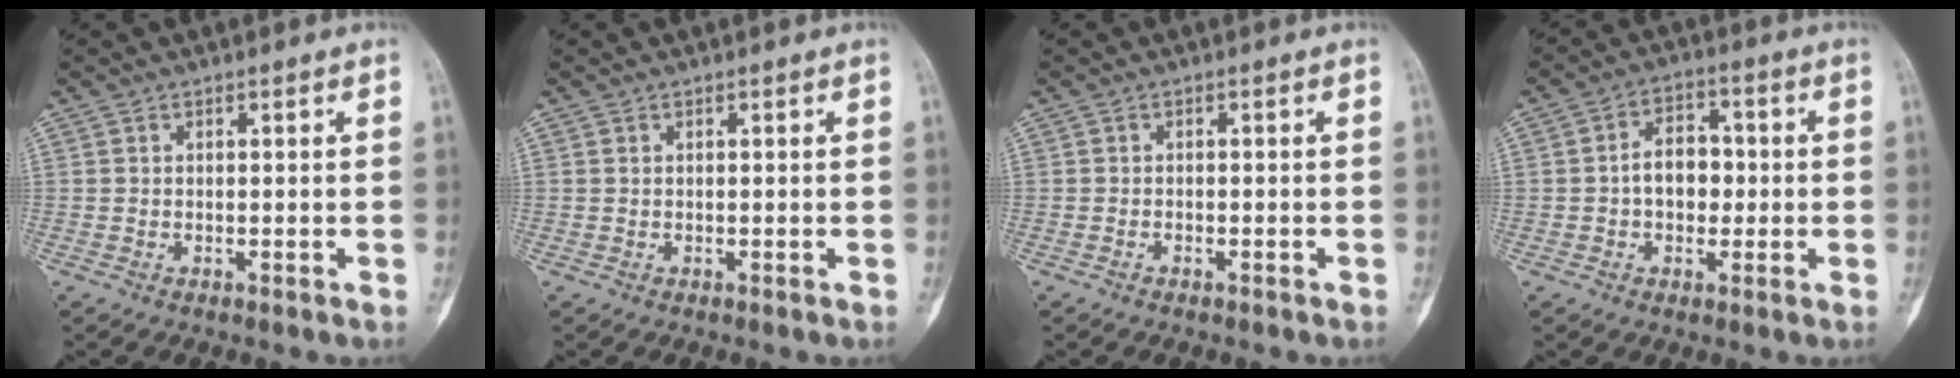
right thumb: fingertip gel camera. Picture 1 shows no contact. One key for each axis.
{"total": 0.0}
{"total": 0.6, "fx": -0.4, "fy": 0.2, "fz": 0.3, "tx": -0.010, "ty": 0.005, "tz": -0.008}
{"total": 7.2, "fx": -0.4, "fy": 5.1, "fz": 5.0, "tx": -0.052, "ty": 0.018, "tz": -0.015}